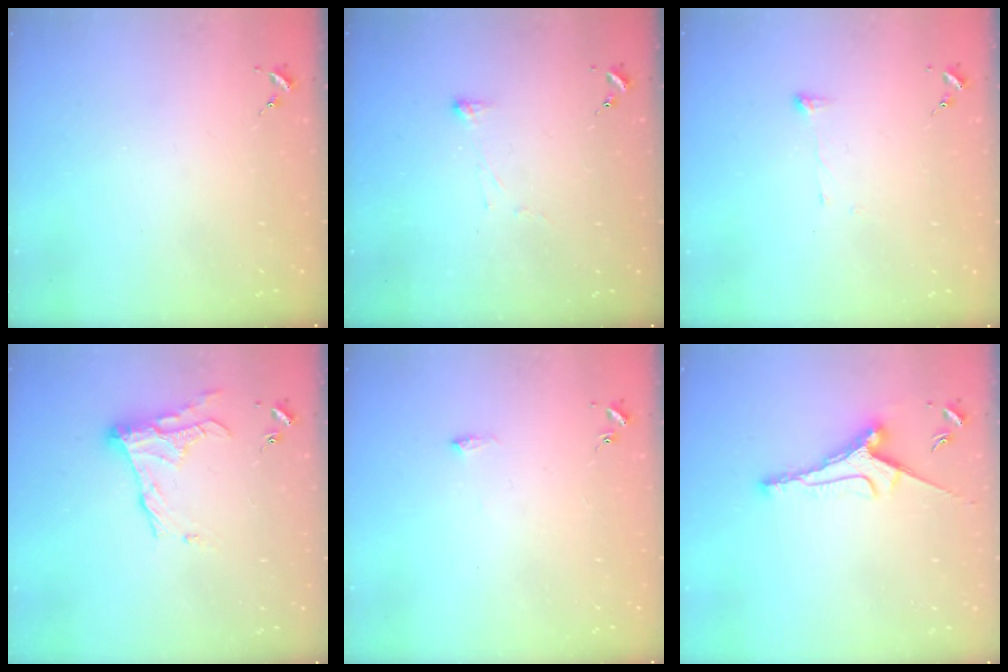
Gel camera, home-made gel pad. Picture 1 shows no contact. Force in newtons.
{"total": 2.9, "press": 2.8, "slide": 0.6}
{"total": 4.8, "press": 4.7, "slide": 0.4}
{"total": 12.1, "press": 12.1, "slide": 0.3}
{"total": 4.6, "press": 4.6, "slide": 0.7}
{"total": 8.6, "press": 8.6, "slide": 0.2}